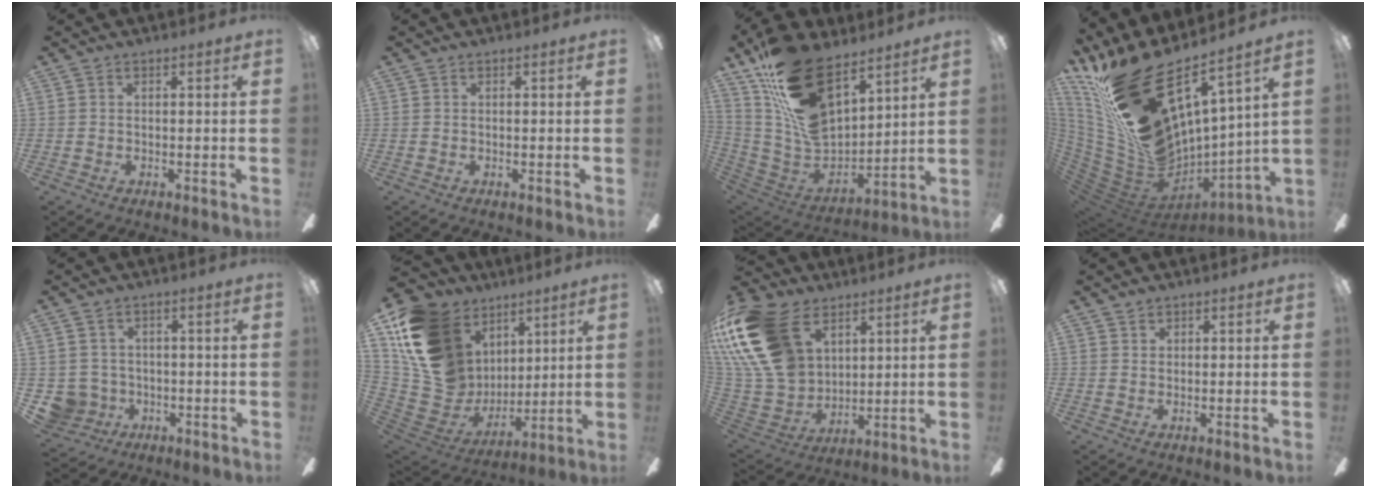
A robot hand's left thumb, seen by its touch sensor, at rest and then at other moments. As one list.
[{"total": 0.0}, {"total": 22.5, "force": [13.3, 11.8, 13.8], "torque": [-0.264, -0.079, 0.244]}, {"total": 25.6, "force": [15.3, 10.6, 17.6], "torque": [-0.324, -0.142, 0.301]}, {"total": 5.8, "force": [-0.6, 5.8, 0.6], "torque": [-0.038, 0.001, -0.007]}, {"total": 21.0, "force": [9.2, 16.1, 10.0], "torque": [-0.217, -0.049, 0.192]}, {"total": 25.4, "force": [11.2, 16.8, 15.4], "torque": [-0.351, -0.037, 0.209]}, {"total": 1.2, "force": [0.9, 0.8, 0.2], "torque": [-0.004, 0.002, 0.018]}]